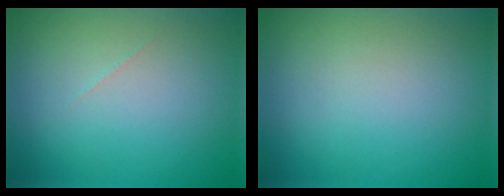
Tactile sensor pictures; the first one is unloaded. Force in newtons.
{"total": 0.0}